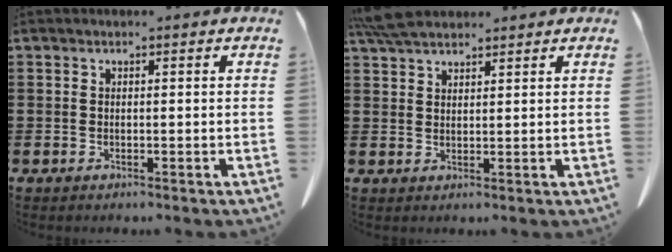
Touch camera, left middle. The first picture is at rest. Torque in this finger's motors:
{"motor_torque": [0.99, -0.94, 0.28, 0.10]}